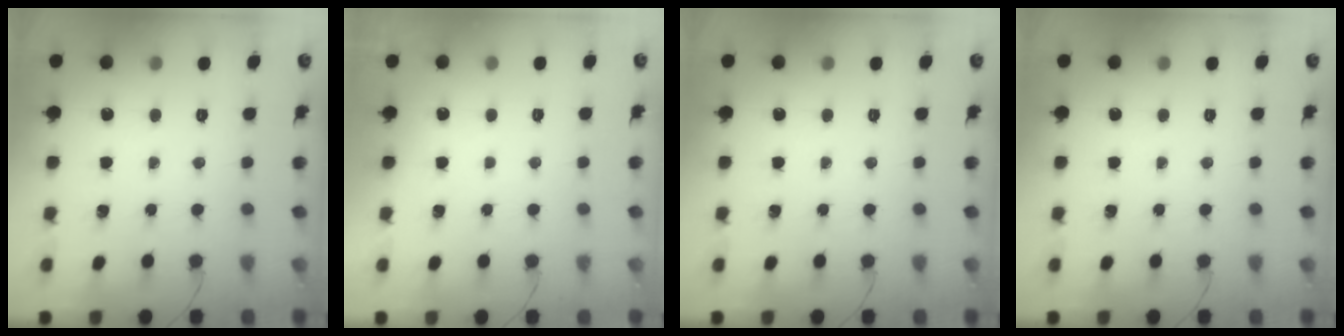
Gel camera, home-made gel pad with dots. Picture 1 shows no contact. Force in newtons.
{"total": 2.8, "press": 2.8, "slide": 0.1}
{"total": 0.0}
{"total": 0.0}